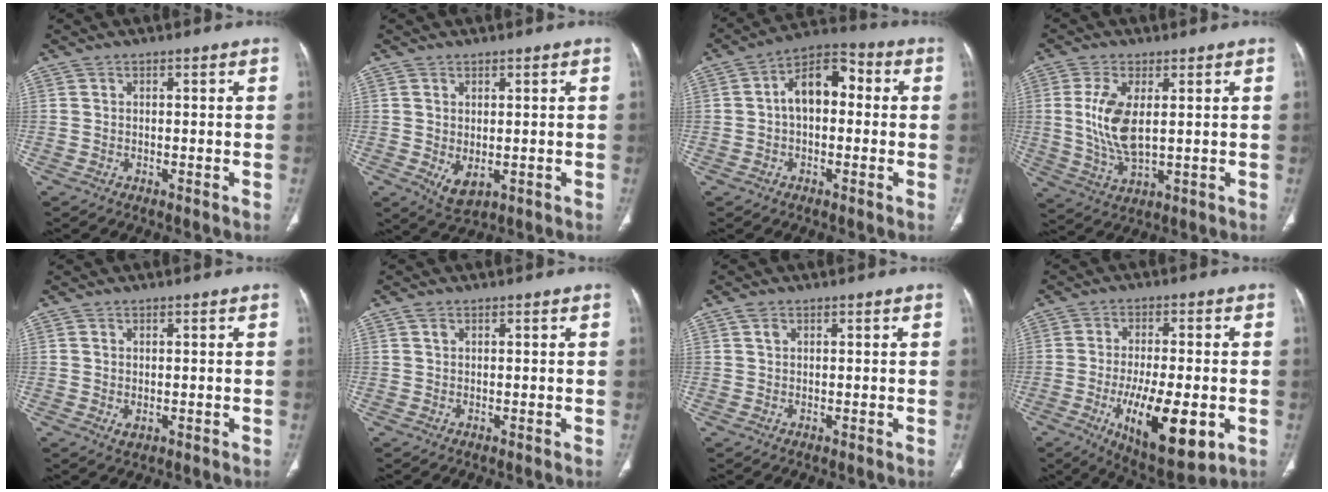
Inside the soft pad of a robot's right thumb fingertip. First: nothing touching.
{"total": 3.8, "force": [-0.5, 2.3, 3.0], "torque": [-0.050, -0.007, 0.008]}
{"total": 10.1, "force": [0.6, 6.3, 7.9], "torque": [-0.109, 0.037, -0.002]}
{"total": 9.7, "force": [1.3, 4.4, 8.6], "torque": [-0.183, -0.016, 0.035]}
{"total": 1.4, "force": [0.0, 0.9, 1.0], "torque": [-0.020, -0.005, 0.006]}
{"total": 0.9, "force": [0.4, 0.6, 0.6], "torque": [-0.011, 0.003, 0.008]}
{"total": 1.3, "force": [0.6, 0.8, 0.8], "torque": [-0.014, 0.002, 0.012]}
{"total": 16.1, "force": [-4.7, 5.9, 14.2], "torque": [-0.226, -0.011, -0.062]}